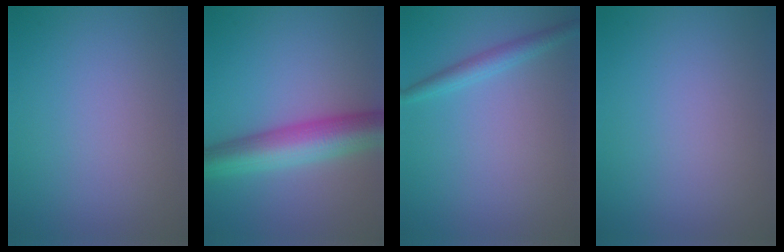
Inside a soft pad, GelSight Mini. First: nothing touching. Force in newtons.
{"total": 7.3, "press": 7.3, "slide": 0.1}
{"total": 2.1, "press": 2.1, "slide": 0.1}
{"total": 0.0}